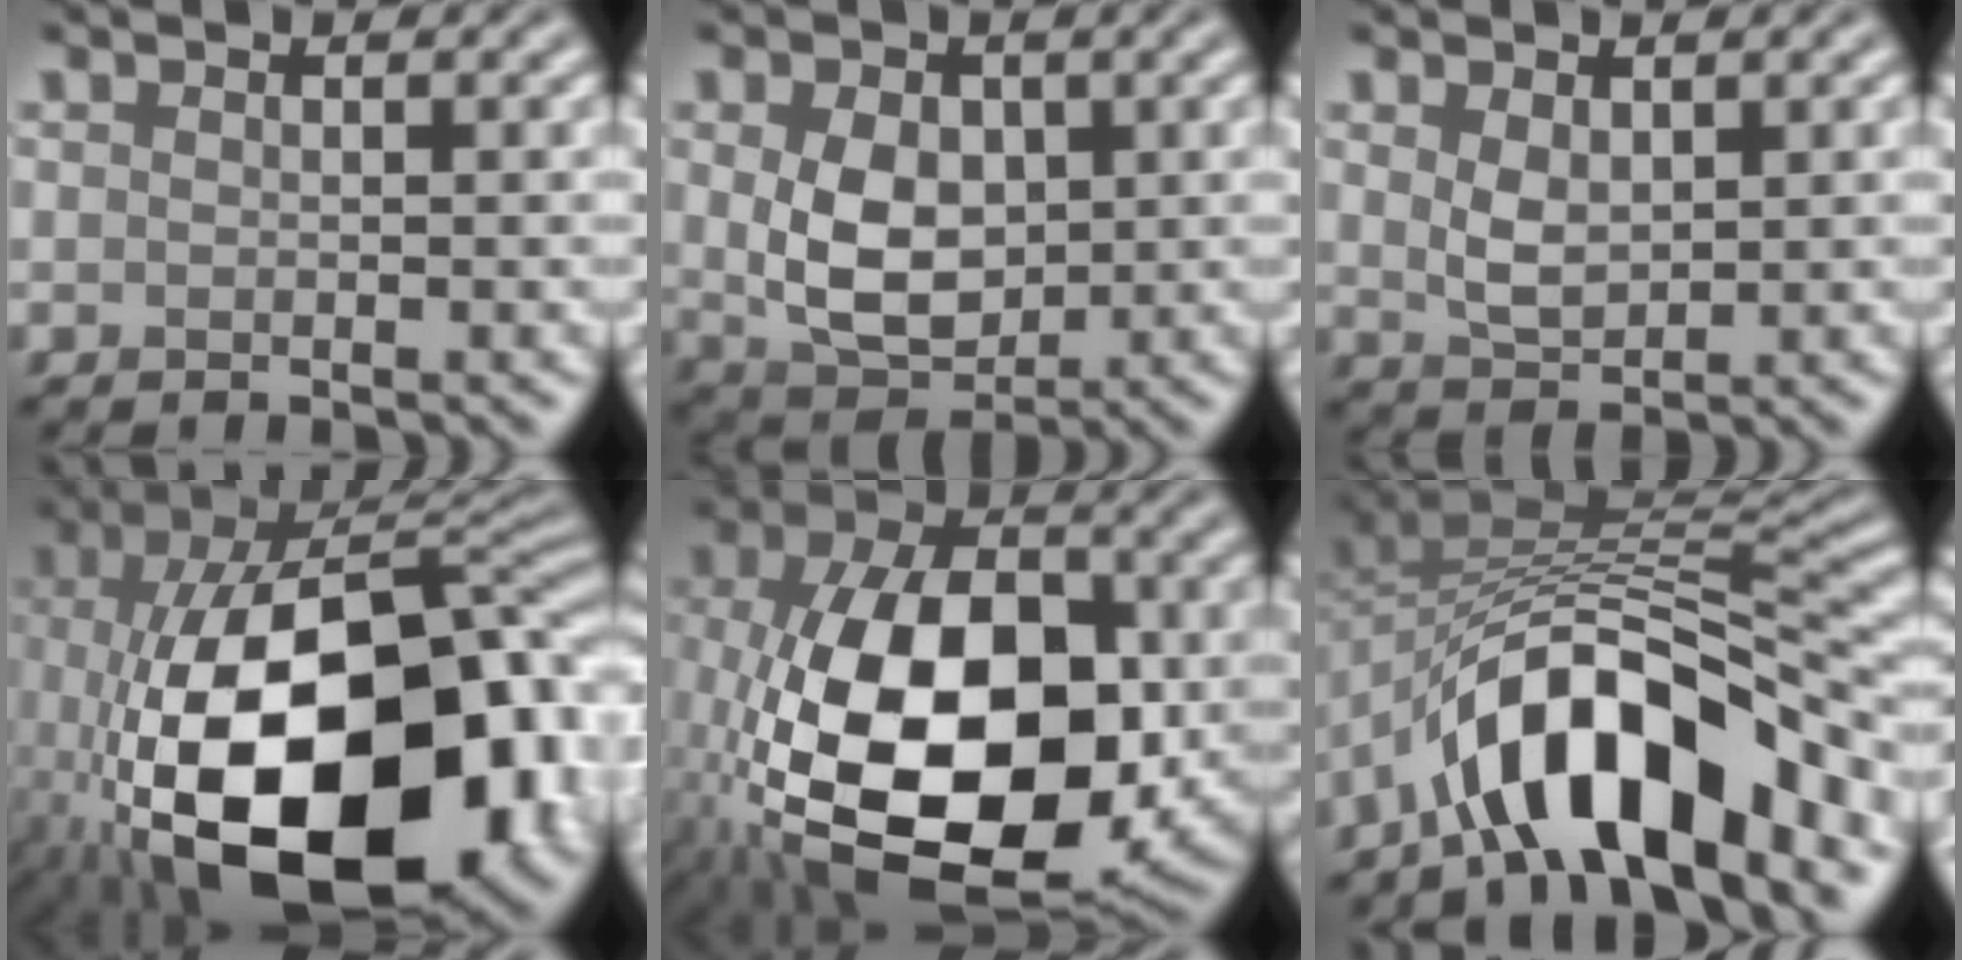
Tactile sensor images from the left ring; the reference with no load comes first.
{"total": 5.9, "force": [0.4, 4.2, 4.1], "torque": [-0.082, -0.007, 0.016]}
{"total": 2.5, "force": [0.8, 1.5, 1.8], "torque": [-0.042, -0.003, 0.022]}
{"total": 20.6, "force": [-5.6, 10.5, 16.7], "torque": [-0.273, -0.020, -0.080]}
{"total": 16.6, "force": [-3.0, 9.0, 13.6], "torque": [-0.238, -0.010, -0.049]}
{"total": 11.1, "force": [-6.2, 4.2, 8.2], "torque": [-0.113, 0.012, -0.115]}